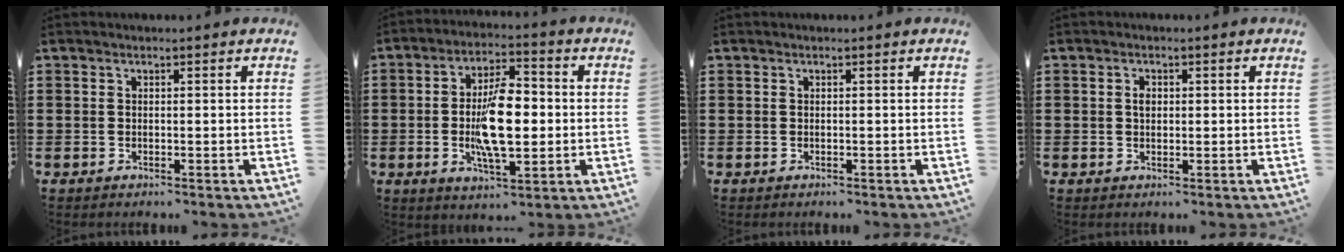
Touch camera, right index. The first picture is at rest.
{"total": 11.1, "force": [-0.8, 4.6, 10.1], "torque": [-0.202, -0.002, -0.021]}
{"total": 0.0}
{"total": 1.6, "force": [0.3, 1.0, 1.2], "torque": [-0.025, 0.007, 0.004]}